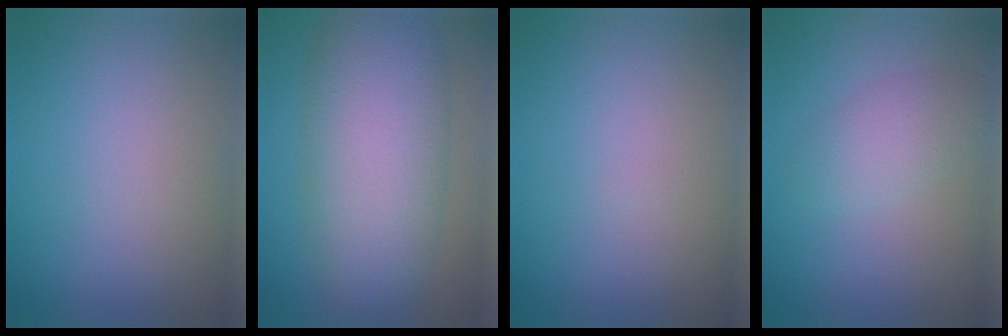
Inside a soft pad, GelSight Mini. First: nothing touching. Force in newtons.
{"total": 10.5, "press": 10.5, "slide": 0.2}
{"total": 0.0}
{"total": 2.6, "press": 2.6, "slide": 0.1}